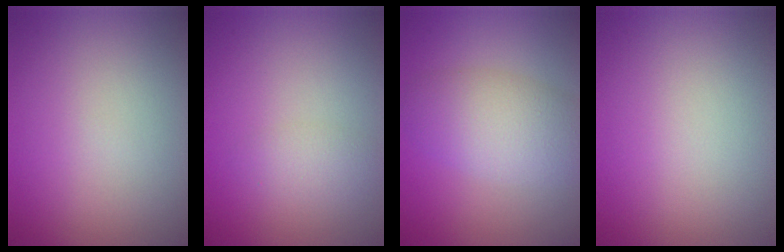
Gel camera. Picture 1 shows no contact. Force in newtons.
{"total": 1.6, "press": 1.6, "slide": 0.0}
{"total": 5.4, "press": 5.4, "slide": 0.3}
{"total": 0.0}